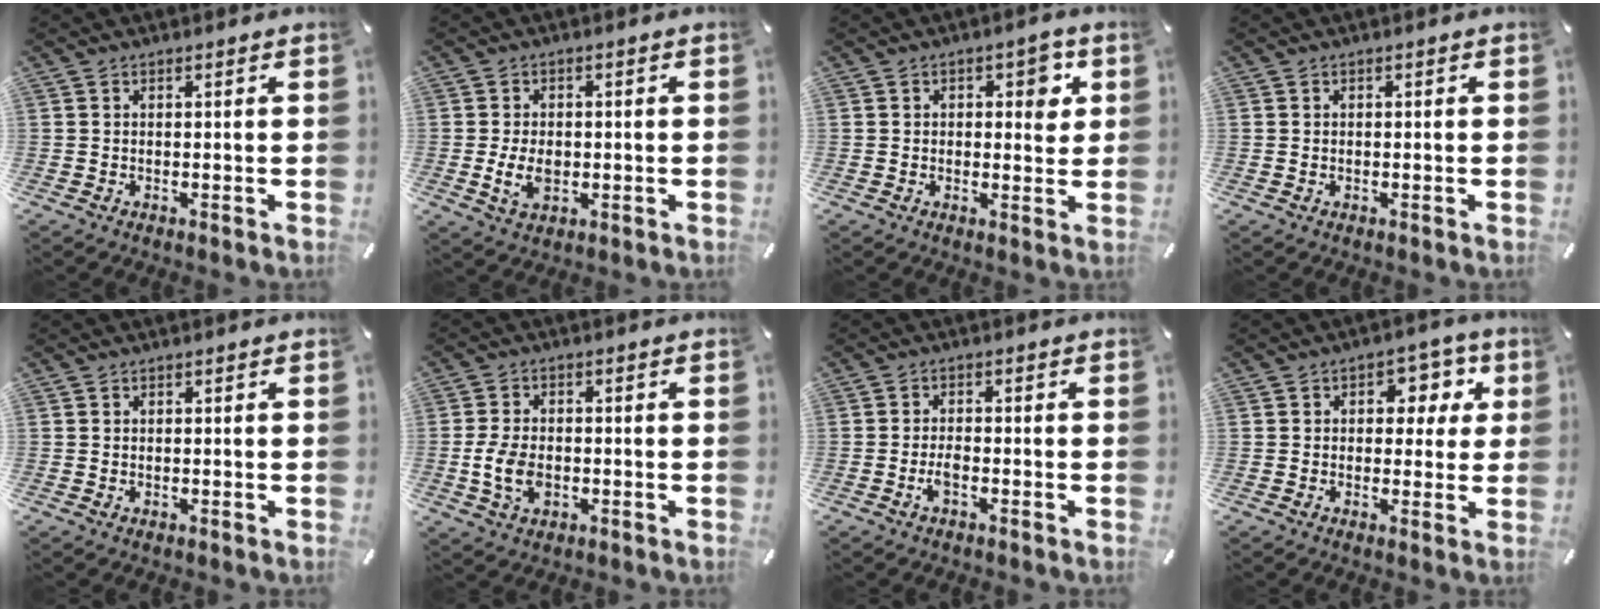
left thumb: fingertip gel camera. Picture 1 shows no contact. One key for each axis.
{"total": 6.3, "fx": -0.9, "fy": 4.2, "fz": 4.5, "tx": -0.096, "ty": -0.004, "tz": -0.019}
{"total": 5.4, "fx": 1.2, "fy": 3.3, "fz": 4.1, "tx": -0.035, "ty": -0.005, "tz": 0.008}
{"total": 0.5, "fx": -0.1, "fy": 0.4, "fz": 0.3, "tx": -0.006, "ty": 0.001, "tz": -0.003}
{"total": 0.0}
{"total": 7.9, "fx": -1.9, "fy": 5.2, "fz": 5.6, "tx": -0.123, "ty": 0.007, "tz": -0.033}
{"total": 2.8, "fx": -1.4, "fy": 1.2, "fz": 2.2, "tx": -0.044, "ty": 0.005, "tz": -0.028}
{"total": 6.1, "fx": 1.4, "fy": 4.8, "fz": 3.5, "tx": -0.031, "ty": 0.001, "tz": 0.014}